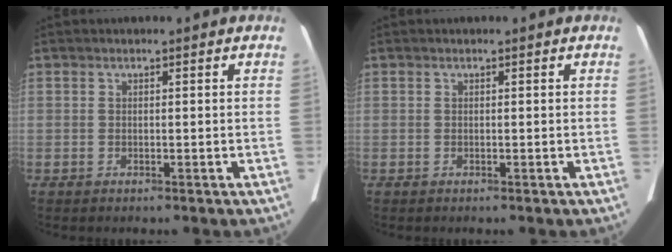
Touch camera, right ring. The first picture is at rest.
{"total": 0.0}